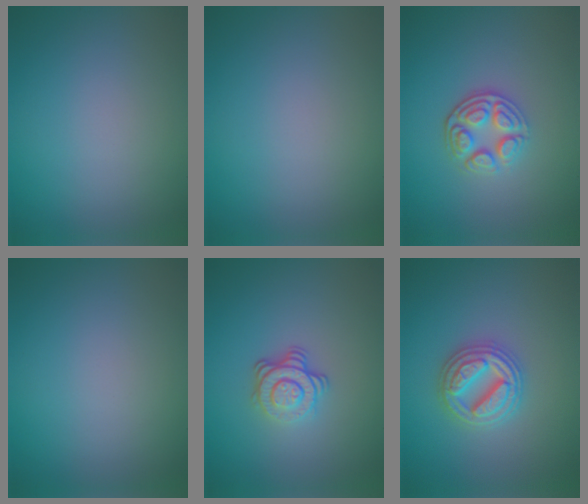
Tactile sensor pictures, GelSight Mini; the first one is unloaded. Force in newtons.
{"total": 0.0}
{"total": 3.7, "press": 3.1, "slide": 2.2}
{"total": 0.0}
{"total": 3.7, "press": 2.6, "slide": 2.6}
{"total": 4.7, "press": 4.6, "slide": 0.8}